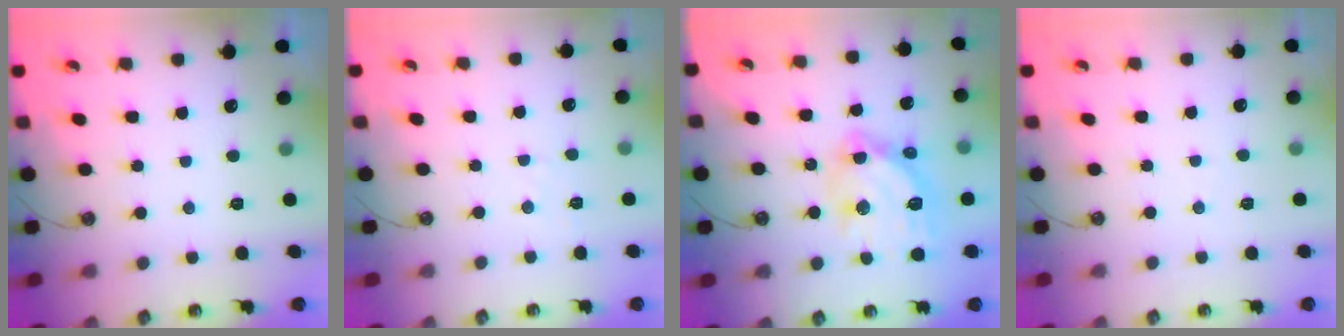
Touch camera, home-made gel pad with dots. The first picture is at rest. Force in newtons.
{"total": 3.2, "press": 3.2, "slide": 0.4}
{"total": 15.1, "press": 15.1, "slide": 1.5}
{"total": 2.6, "press": 2.6, "slide": 0.4}